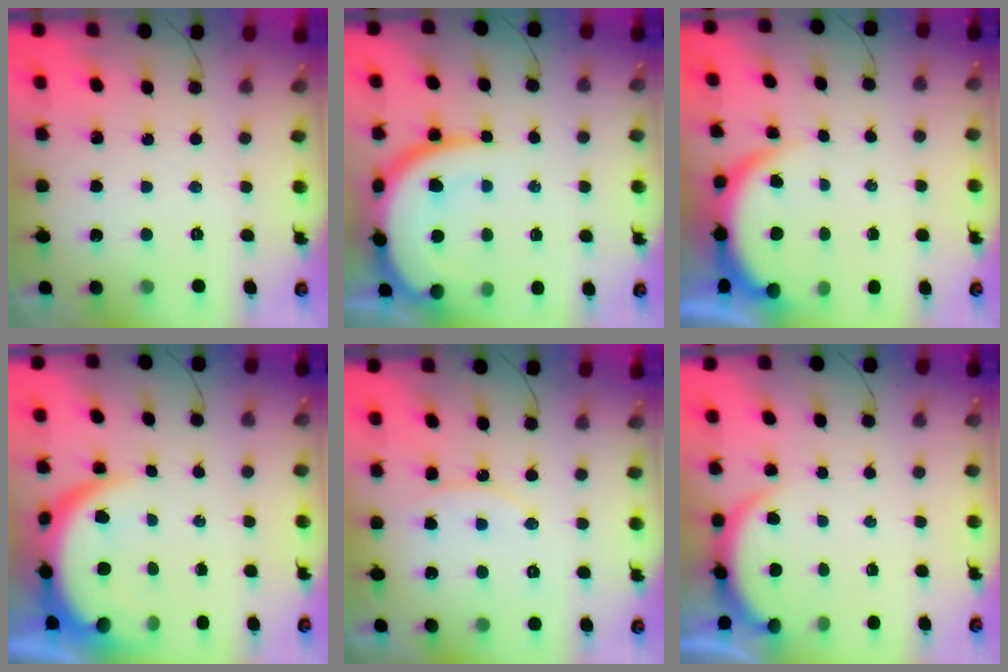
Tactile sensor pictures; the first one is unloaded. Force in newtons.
{"total": 14.0, "press": 14.0, "slide": 1.4}
{"total": 4.4, "press": 4.3, "slide": 1.1}
{"total": 10.0, "press": 9.9, "slide": 1.0}
{"total": 10.4, "press": 10.4, "slide": 0.8}
{"total": 2.8, "press": 2.8, "slide": 0.6}